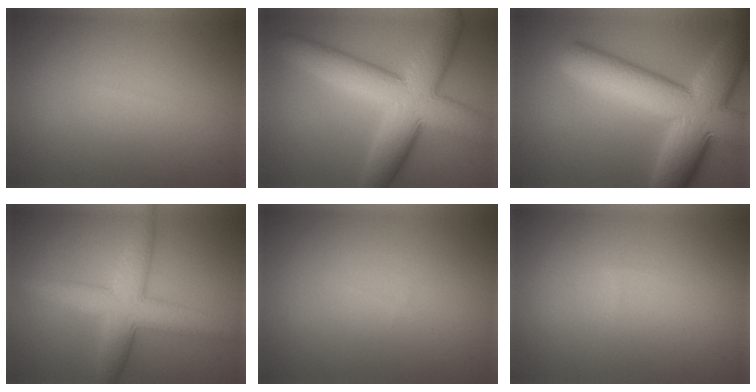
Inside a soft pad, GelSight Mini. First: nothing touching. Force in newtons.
{"total": 10.5, "press": 10.5, "slide": 0.7}
{"total": 12.0, "press": 12.0, "slide": 0.4}
{"total": 6.5, "press": 6.5, "slide": 0.3}
{"total": 0.0}
{"total": 0.0}